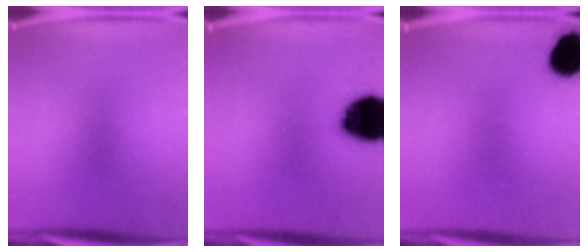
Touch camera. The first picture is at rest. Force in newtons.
{"total": 19.8}
{"total": 11.4}